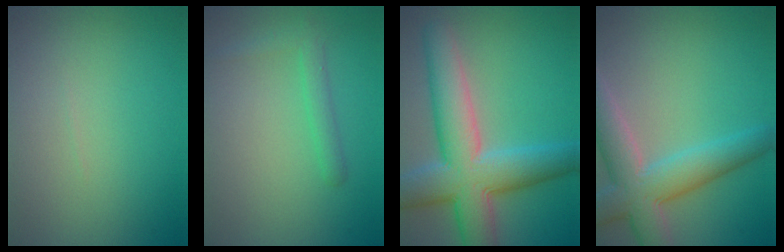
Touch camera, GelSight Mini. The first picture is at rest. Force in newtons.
{"total": 1.7, "press": 1.7, "slide": 0.1}
{"total": 9.8, "press": 9.8, "slide": 0.7}
{"total": 7.1, "press": 7.1, "slide": 0.4}